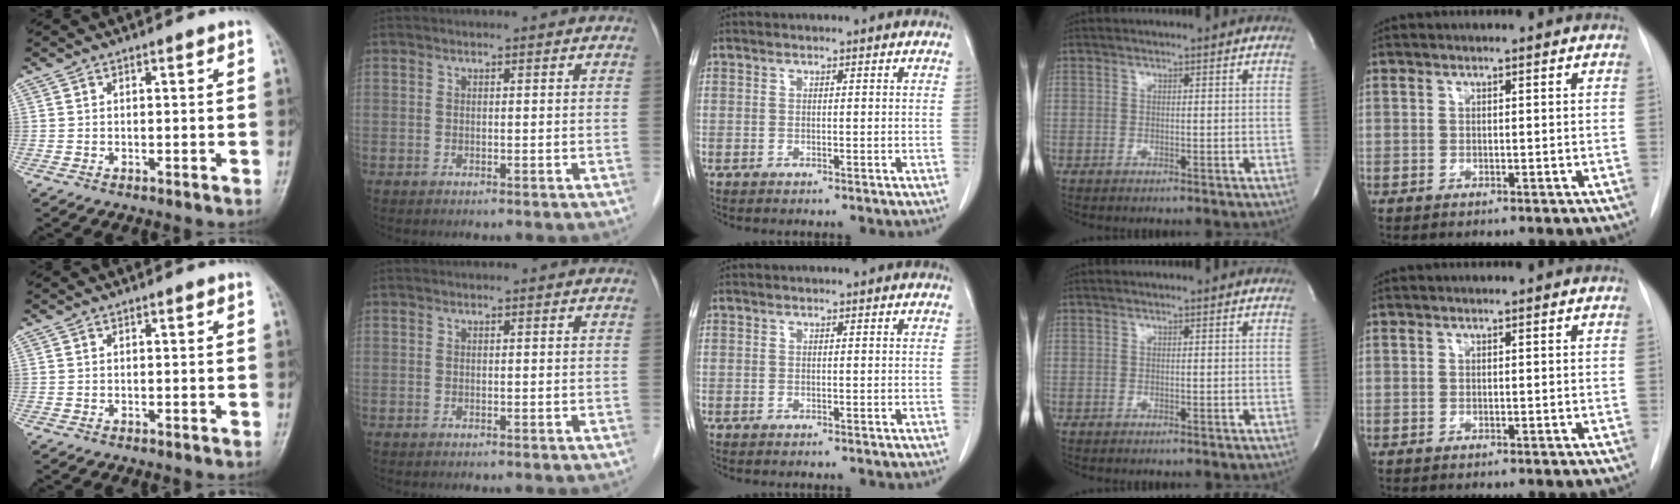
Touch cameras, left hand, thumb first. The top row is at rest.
{}